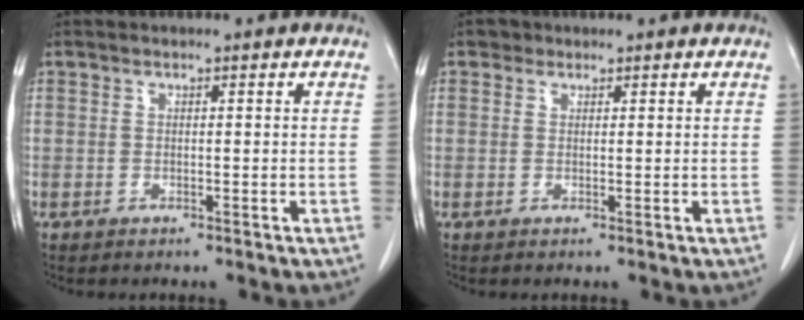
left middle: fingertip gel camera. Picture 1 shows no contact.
{"total": 1.0, "force": [0.7, 0.8, 0.0], "torque": [0.004, 0.001, 0.006]}